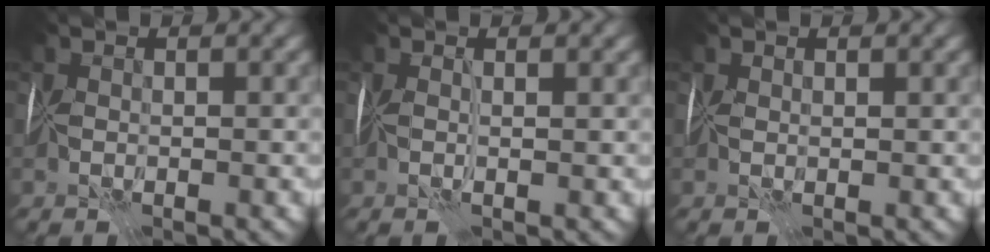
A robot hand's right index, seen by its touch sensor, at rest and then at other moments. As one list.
[{"total": 1.2, "force": [0.3, -1.1, -0.4], "torque": [0.014, -0.001, 0.008]}, {"total": 0.8, "force": [0.7, 0.0, -0.4], "torque": [0.009, 0.004, 0.017]}]